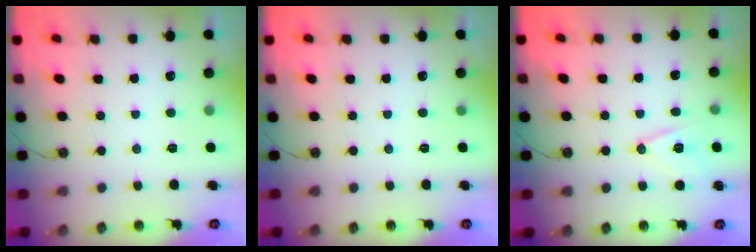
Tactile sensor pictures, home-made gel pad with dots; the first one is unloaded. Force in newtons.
{"total": 0.0}
{"total": 10.8, "press": 10.2, "slide": 3.4}